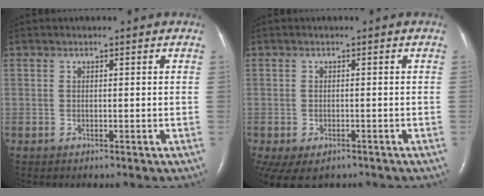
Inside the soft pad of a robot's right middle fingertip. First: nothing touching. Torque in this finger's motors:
{"motor_torque": [1.07, -1.07, 0.21, 0.05]}